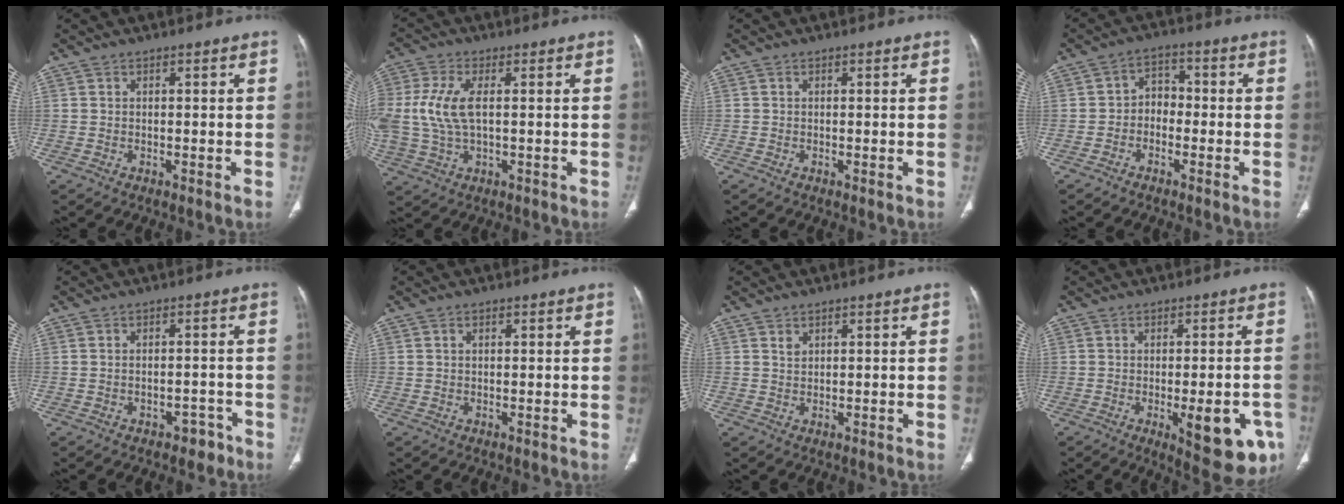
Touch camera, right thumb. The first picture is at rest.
{"total": 9.7, "force": [0.7, 4.6, 8.5], "torque": [-0.218, 0.007, 0.016]}
{"total": 0.0}
{"total": 4.4, "force": [-1.4, 3.4, 2.4], "torque": [-0.017, 0.027, -0.036]}
{"total": 3.1, "force": [-2.2, 1.9, 1.2], "torque": [-0.003, 0.024, -0.022]}
{"total": 0.7, "force": [0.3, 0.5, 0.5], "torque": [-0.006, 0.003, 0.004]}
{"total": 1.2, "force": [0.7, 0.8, 0.5], "torque": [-0.003, -0.005, 0.015]}
{"total": 12.9, "force": [-4.6, 4.6, 11.1], "torque": [-0.116, 0.004, -0.047]}